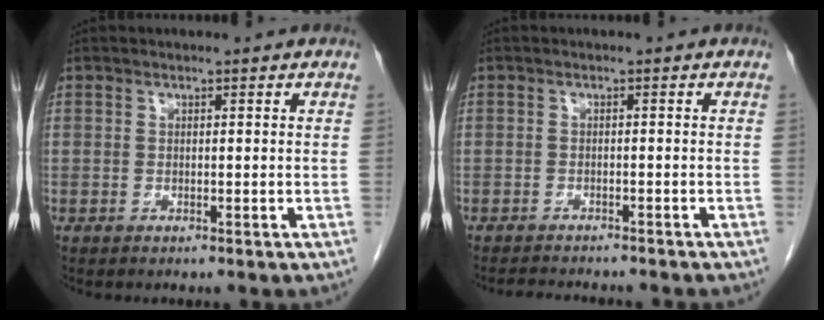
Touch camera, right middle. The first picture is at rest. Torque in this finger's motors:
{"motor_torque": [0.36, -0.27, 0.01, 0.01]}